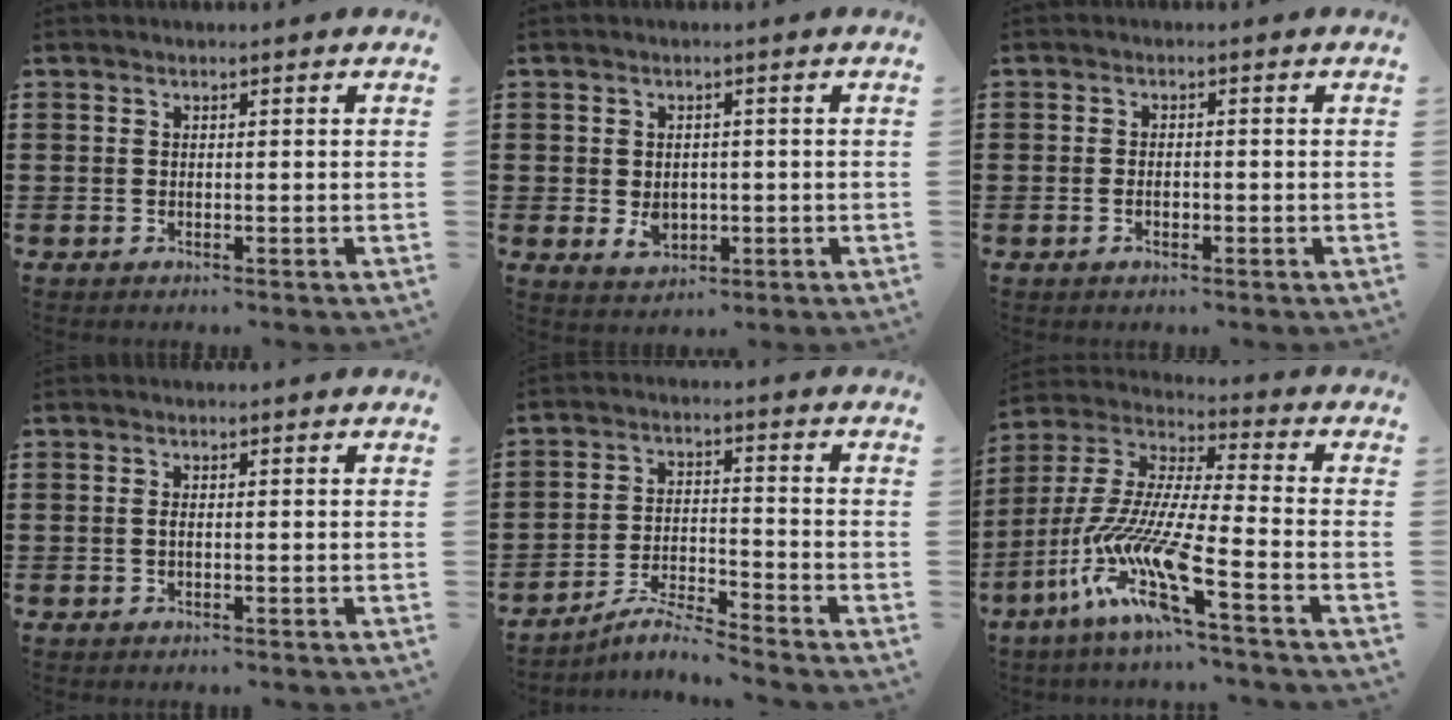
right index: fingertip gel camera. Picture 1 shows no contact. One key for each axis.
{"total": 3.1, "fx": -0.4, "fy": 2.2, "fz": 2.1, "tx": -0.037, "ty": -0.003, "tz": -0.009}
{"total": 1.7, "fx": -0.6, "fy": 0.7, "fz": 1.4, "tx": -0.027, "ty": 0.001, "tz": -0.010}
{"total": 0.8, "fx": -0.2, "fy": 0.0, "fz": 0.7, "tx": -0.017, "ty": -0.007, "tz": -0.001}
{"total": 5.2, "fx": -4.9, "fy": -0.1, "fz": 1.8, "tx": -0.048, "ty": -0.007, "tz": -0.096}
{"total": 13.5, "fx": -8.8, "fy": 1.4, "fz": 10.2, "tx": -0.233, "ty": -0.021, "tz": -0.180}